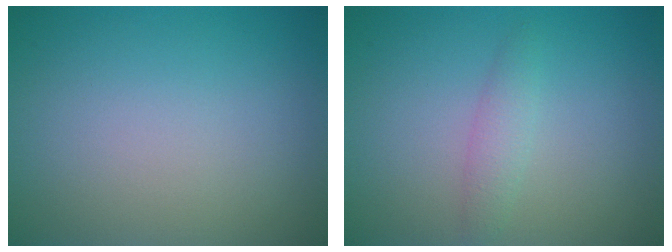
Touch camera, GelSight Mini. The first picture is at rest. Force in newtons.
{"total": 1.5, "press": 1.5, "slide": 0.0}